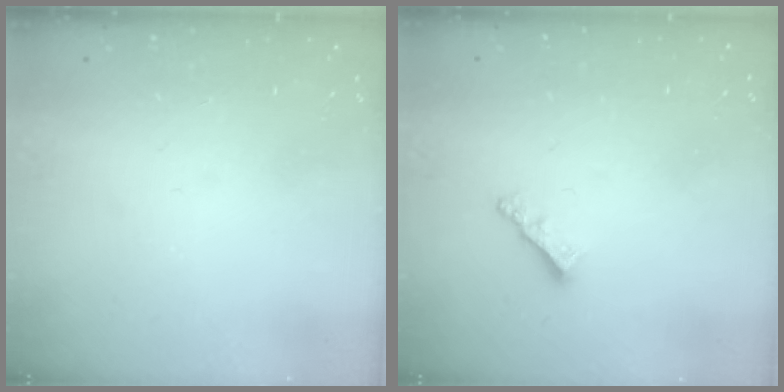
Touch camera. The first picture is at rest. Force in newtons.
{"total": 2.9, "press": 2.9, "slide": 0.3}